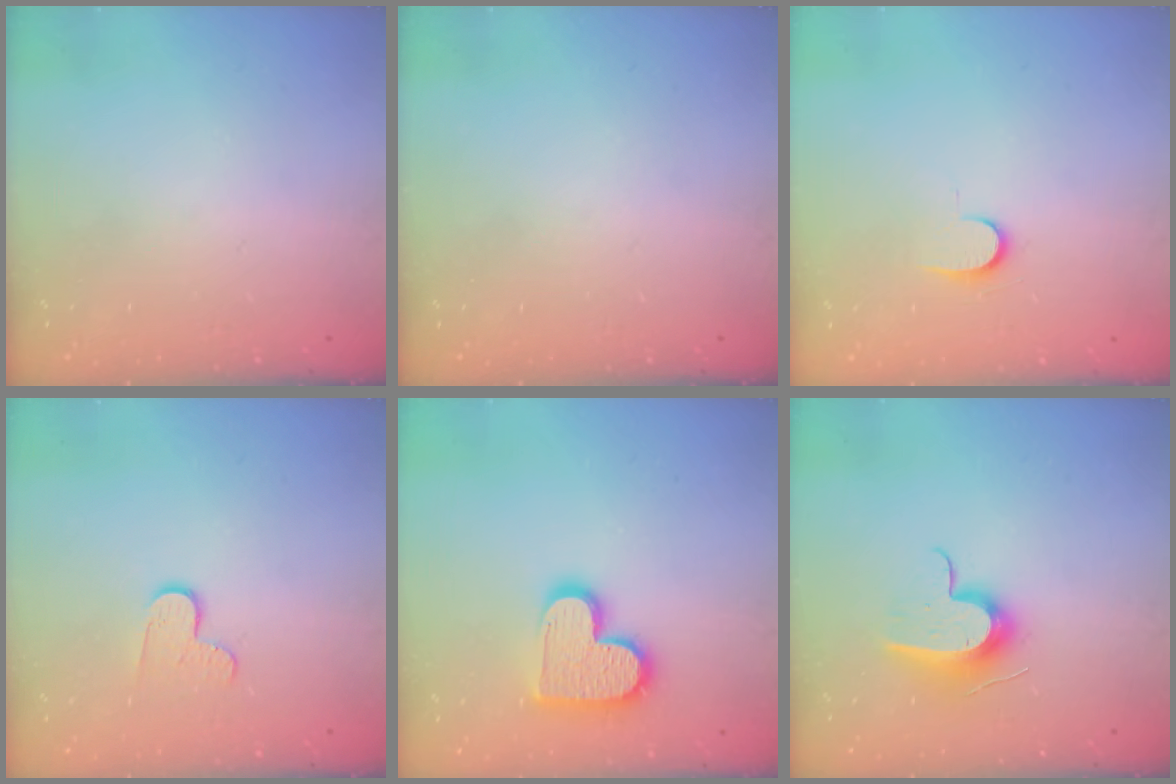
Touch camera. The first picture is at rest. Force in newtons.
{"total": 0.0}
{"total": 6.9, "press": 6.9, "slide": 0.8}
{"total": 7.0, "press": 7.0, "slide": 0.6}
{"total": 13.8, "press": 13.8, "slide": 0.6}
{"total": 12.4, "press": 12.4, "slide": 0.4}